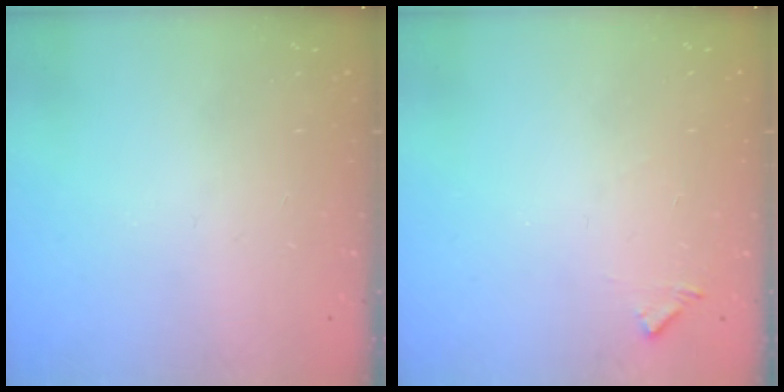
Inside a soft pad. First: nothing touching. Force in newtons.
{"total": 5.7, "press": 5.7, "slide": 0.4}